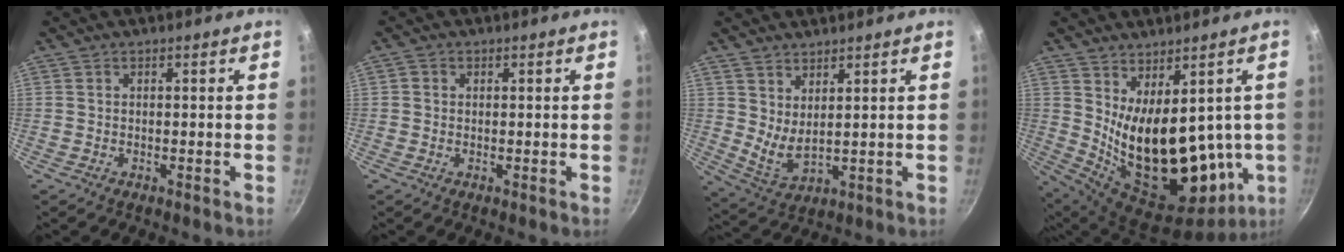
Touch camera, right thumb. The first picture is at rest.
{"total": 1.1, "force": [0.1, 1.0, 0.4], "torque": [-0.005, 0.001, 0.000]}
{"total": 5.6, "force": [3.4, 2.3, 3.9], "torque": [-0.063, -0.041, 0.068]}
{"total": 21.5, "force": [1.4, 11.3, 18.2], "torque": [-0.262, -0.063, 0.059]}